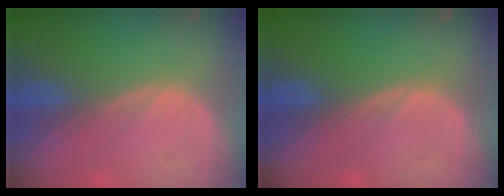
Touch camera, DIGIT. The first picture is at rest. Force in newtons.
{"total": 0.0}